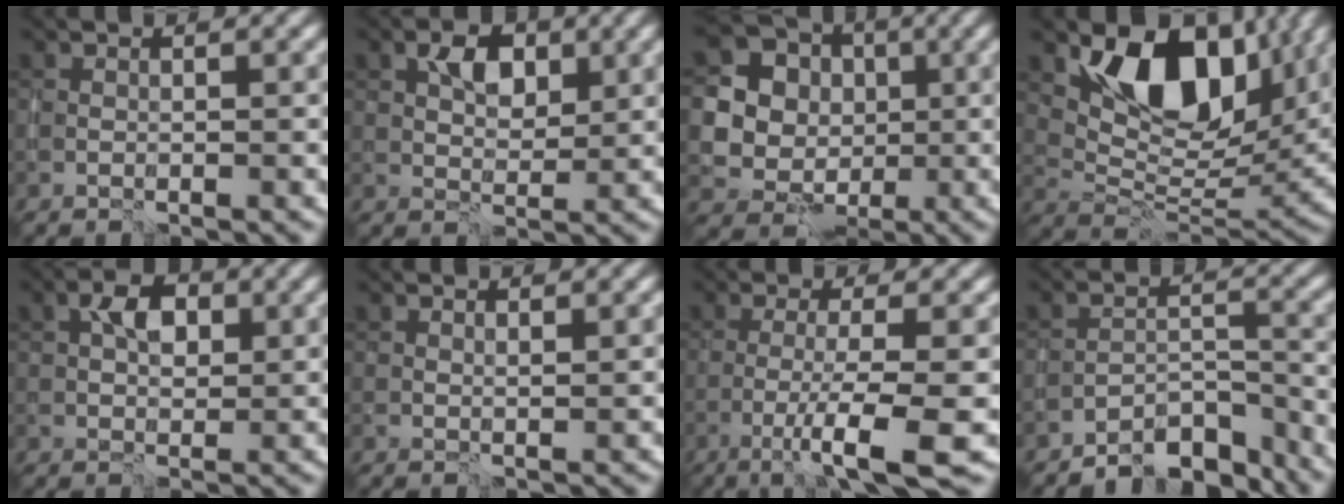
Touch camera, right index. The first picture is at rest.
{"total": 3.2, "force": [1.4, 2.0, 2.1], "torque": [-0.035, 0.003, 0.023]}
{"total": 10.7, "force": [1.6, 10.0, 3.6], "torque": [-0.112, 0.015, 0.020]}
{"total": 10.5, "force": [4.9, 6.2, 6.9], "torque": [-0.103, -0.016, 0.096]}
{"total": 3.6, "force": [1.1, 2.3, 2.5], "torque": [-0.043, 0.006, 0.017]}
{"total": 0.9, "force": [0.8, 0.1, 0.3], "torque": [-0.004, -0.002, 0.015]}
{"total": 6.7, "force": [-2.5, 1.0, 6.1], "torque": [-0.086, -0.003, -0.053]}
{"total": 5.2, "force": [-4.9, 1.2, 1.2], "torque": [-0.008, 0.006, -0.088]}